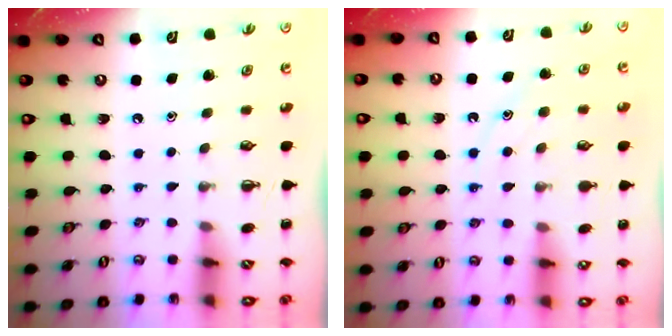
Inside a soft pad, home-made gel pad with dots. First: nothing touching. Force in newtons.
{"total": 11.2, "press": 11.2, "slide": 1.0}